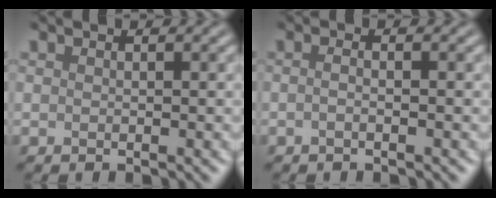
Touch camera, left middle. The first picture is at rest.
{"total": 1.3, "force": [-0.2, 0.5, 1.2], "torque": [-0.011, -0.002, -0.015]}